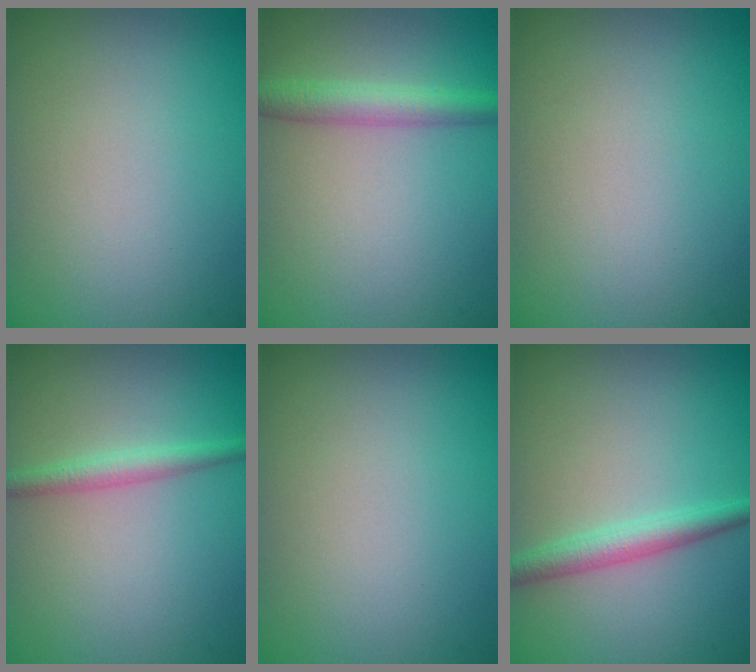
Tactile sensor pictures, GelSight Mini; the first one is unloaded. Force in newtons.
{"total": 3.1, "press": 3.1, "slide": 0.1}
{"total": 0.0}
{"total": 2.1, "press": 2.1, "slide": 0.0}
{"total": 0.0}
{"total": 2.6, "press": 2.6, "slide": 0.1}